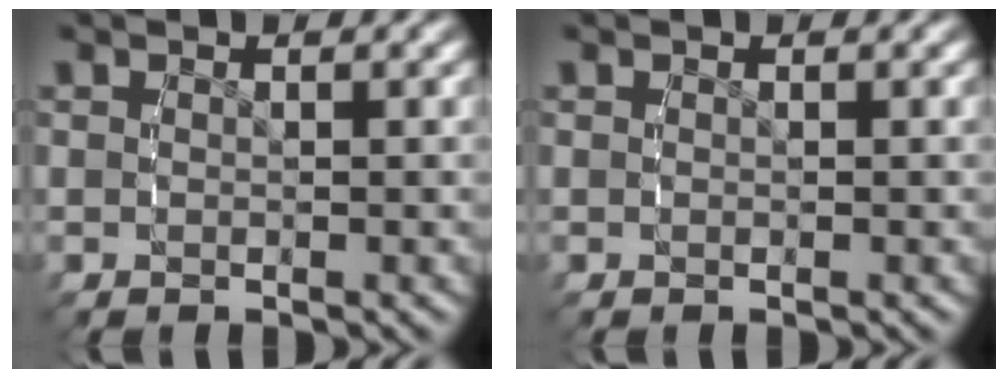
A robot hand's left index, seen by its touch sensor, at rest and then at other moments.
{"total": 0.0}